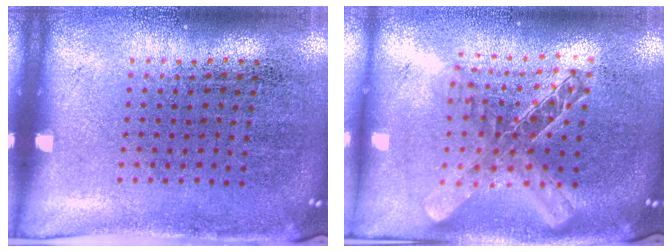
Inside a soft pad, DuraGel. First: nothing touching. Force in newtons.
{"total": 1.9, "press": 1.6, "slide": 1.0}